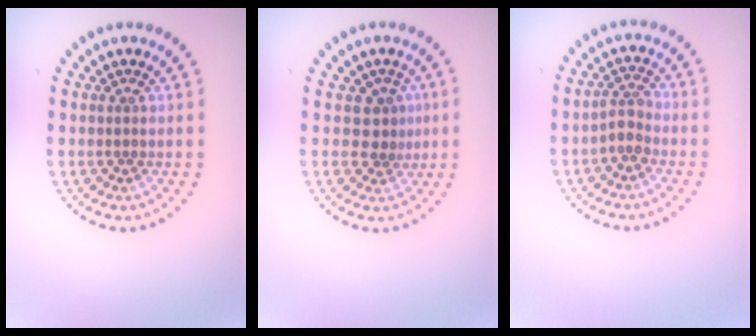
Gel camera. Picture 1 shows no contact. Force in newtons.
{"total": 2.1, "press": 1.7, "slide": 1.2}
{"total": 1.9, "press": 1.5, "slide": 1.2}